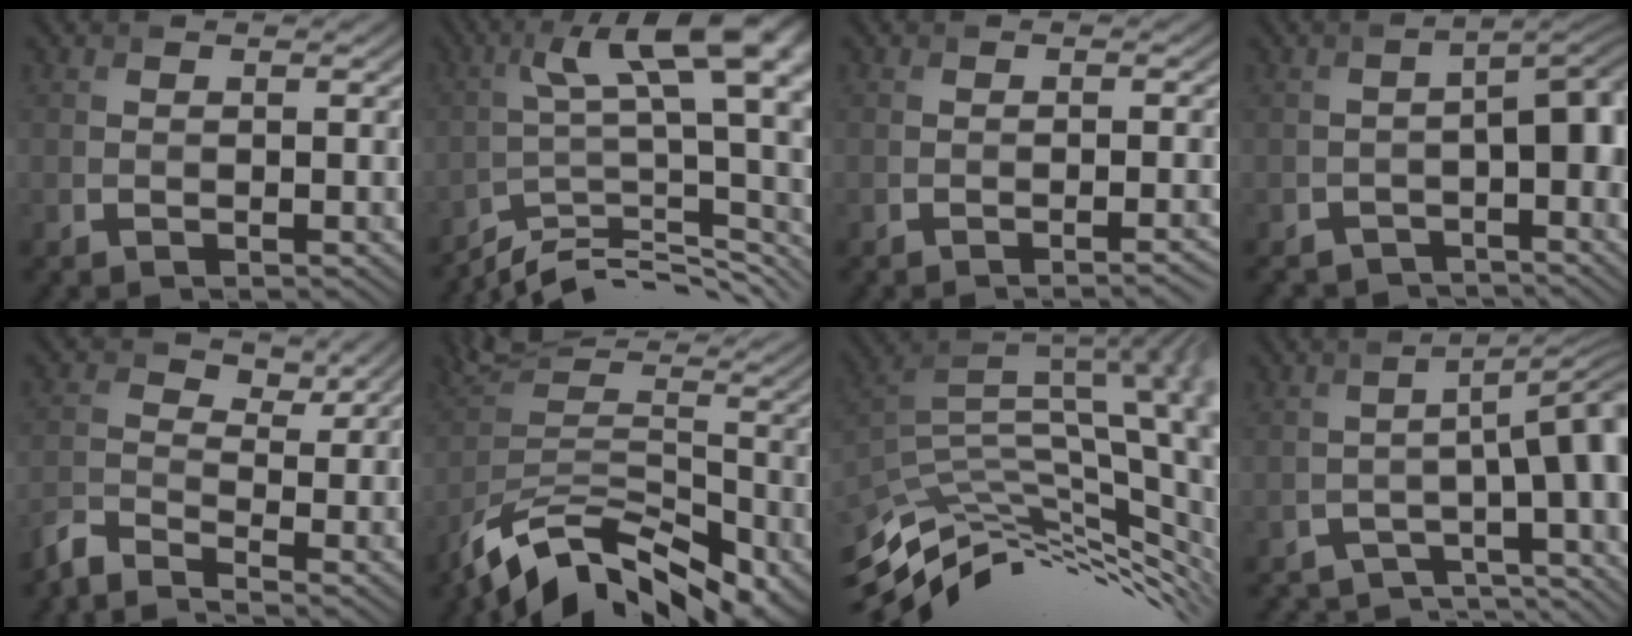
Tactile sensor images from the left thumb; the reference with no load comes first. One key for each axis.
{"total": 13.9, "fx": -4.9, "fy": 3.8, "fz": 12.4, "tx": -0.187, "ty": 0.013, "tz": -0.083}
{"total": 1.9, "fx": -1.1, "fy": 0.5, "fz": 1.4, "tx": -0.008, "ty": 0.008, "tz": -0.024}
{"total": 6.1, "fx": -3.5, "fy": 1.9, "fz": 4.6, "tx": -0.069, "ty": -0.009, "tz": -0.055}
{"total": 3.2, "fx": -2.6, "fy": 1.1, "fz": 1.5, "tx": -0.036, "ty": -0.006, "tz": -0.063}
{"total": 11.4, "fx": -8.9, "fy": 4.0, "fz": 6.0, "tx": -0.114, "ty": 0.001, "tz": -0.151}
{"total": 12.8, "fx": -6.2, "fy": 4.6, "fz": 10.2, "tx": -0.175, "ty": 0.008, "tz": -0.100}
{"total": 9.4, "fx": -6.4, "fy": 2.0, "fz": 6.6, "tx": -0.088, "ty": -0.005, "tz": -0.091}